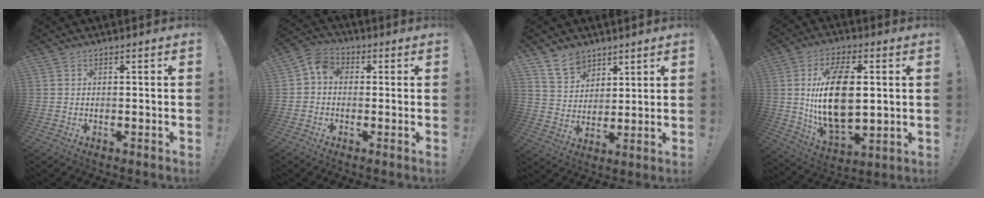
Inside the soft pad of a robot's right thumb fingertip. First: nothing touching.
{"total": 5.7, "force": [-0.1, 4.6, 3.4], "torque": [-0.068, 0.017, 0.001]}
{"total": 9.1, "force": [6.8, 5.7, 2.1], "torque": [-0.031, -0.045, 0.132]}
{"total": 19.9, "force": [2.2, 10.9, 16.5], "torque": [-0.300, -0.009, 0.035]}